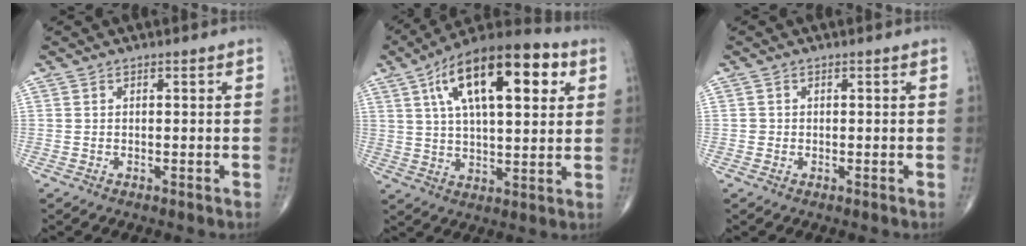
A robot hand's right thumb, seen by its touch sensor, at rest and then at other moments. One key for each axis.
{"total": 21.9, "fx": 8.2, "fy": 9.0, "fz": 18.1, "tx": -0.285, "ty": 0.006, "tz": 0.128}
{"total": 0.7, "fx": -0.1, "fy": 0.7, "fz": 0.0, "tx": 0.003, "ty": 0.003, "tz": -0.002}